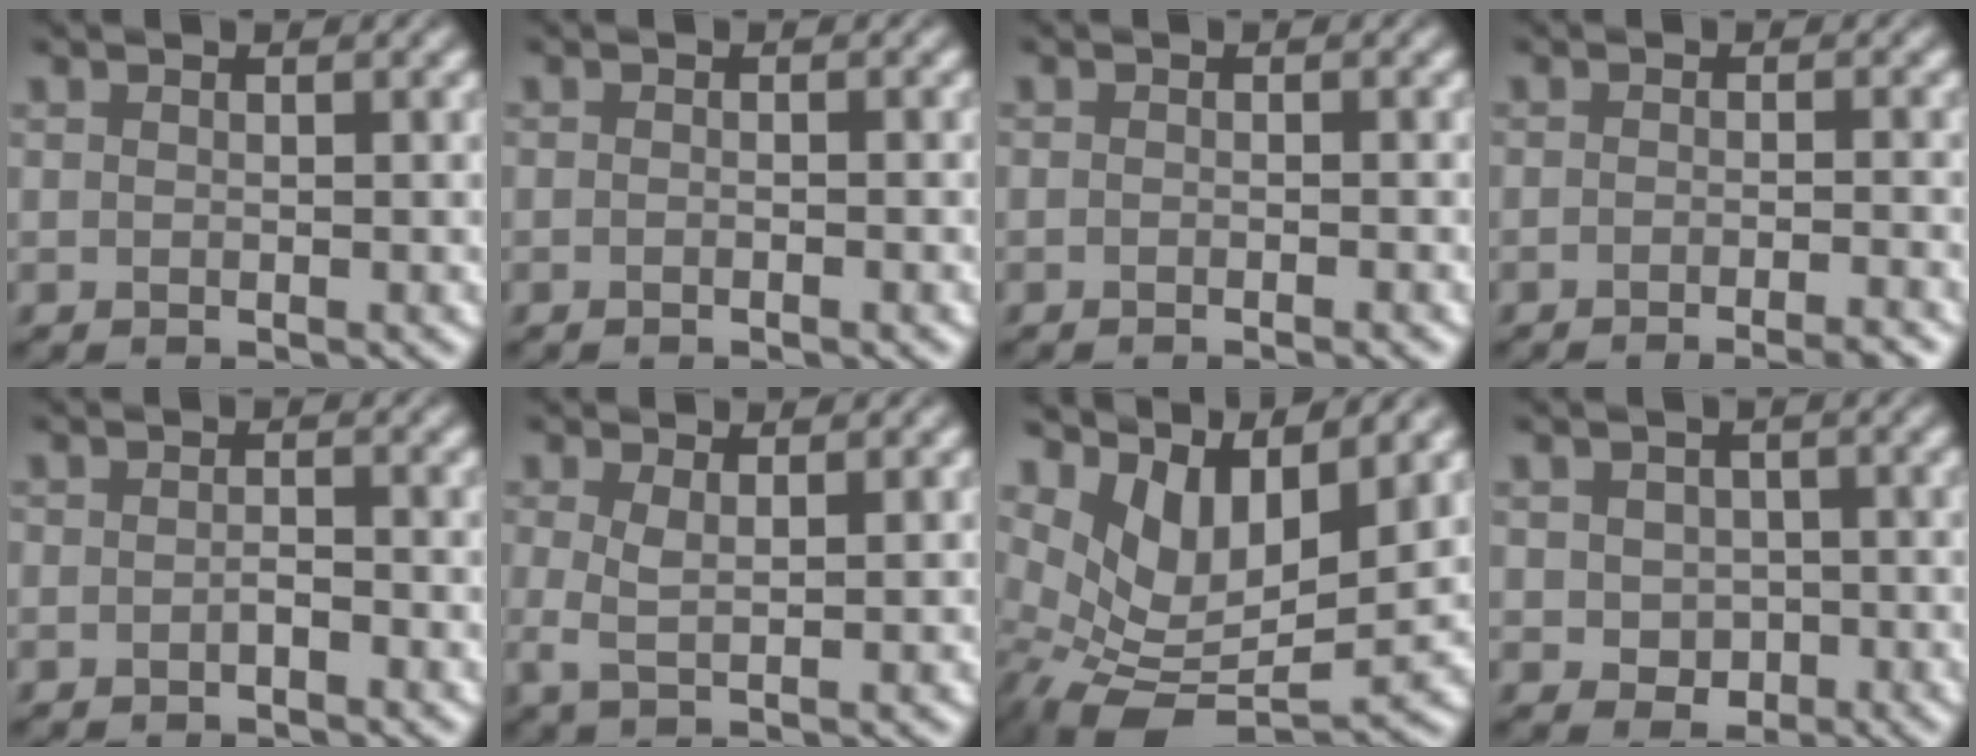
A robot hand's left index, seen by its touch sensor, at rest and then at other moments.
{"total": 0.7, "force": [-0.6, 0.0, 0.5], "torque": [-0.008, -0.004, -0.015]}
{"total": 1.0, "force": [-0.8, 0.0, 0.5], "torque": [-0.006, -0.005, -0.015]}
{"total": 3.0, "force": [-2.2, 0.5, 2.1], "torque": [-0.017, 0.002, -0.037]}
{"total": 1.0, "force": [-0.8, 0.4, 0.5], "torque": [-0.011, 0.001, -0.017]}
{"total": 1.8, "force": [0.3, 0.4, 1.7], "torque": [-0.036, -0.004, 0.006]}
{"total": 8.2, "force": [1.8, 4.0, 7.0], "torque": [-0.136, -0.016, 0.038]}
{"total": 2.7, "force": [-0.5, 2.3, 1.4], "torque": [-0.028, -0.008, -0.005]}